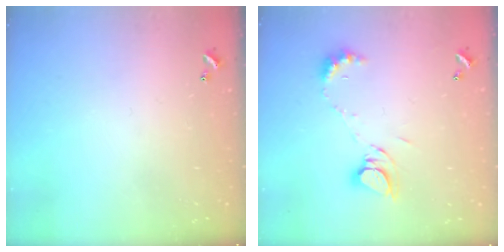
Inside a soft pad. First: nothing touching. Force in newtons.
{"total": 8.3, "press": 8.2, "slide": 1.0}